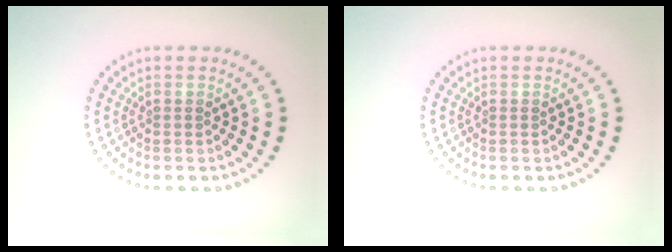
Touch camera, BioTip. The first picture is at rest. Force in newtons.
{"total": 0.0}